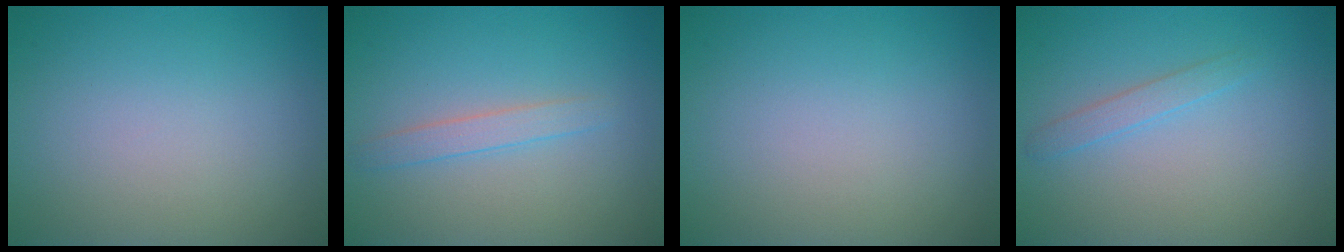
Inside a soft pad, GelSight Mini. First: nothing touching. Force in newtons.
{"total": 1.6, "press": 1.6, "slide": 0.1}
{"total": 0.0}
{"total": 1.3, "press": 1.3, "slide": 0.1}